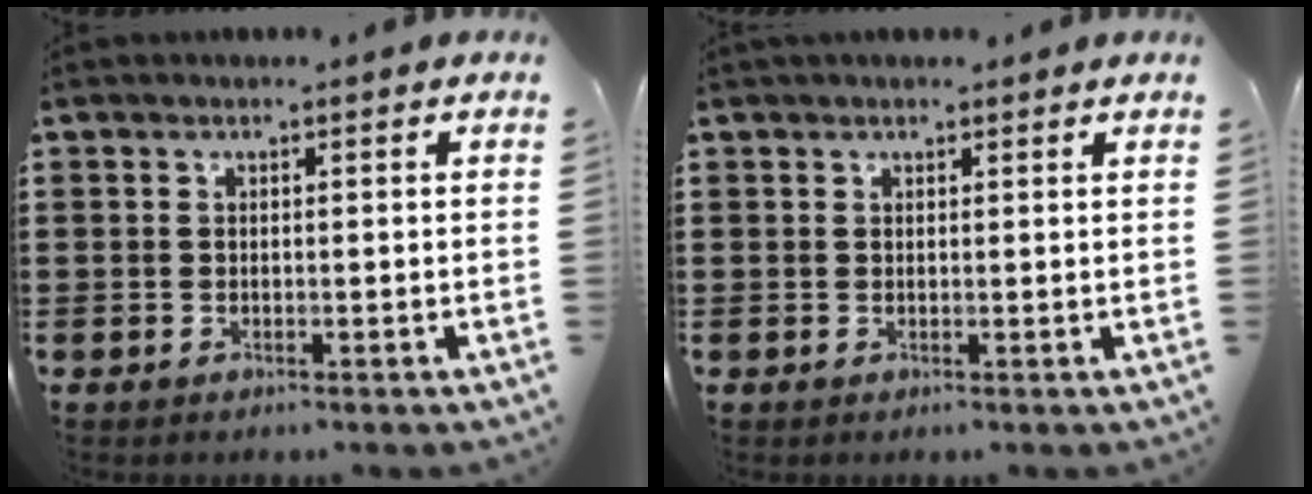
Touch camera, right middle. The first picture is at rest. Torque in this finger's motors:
{"motor_torque": [0.55, -0.44, 0.21, 0.06]}